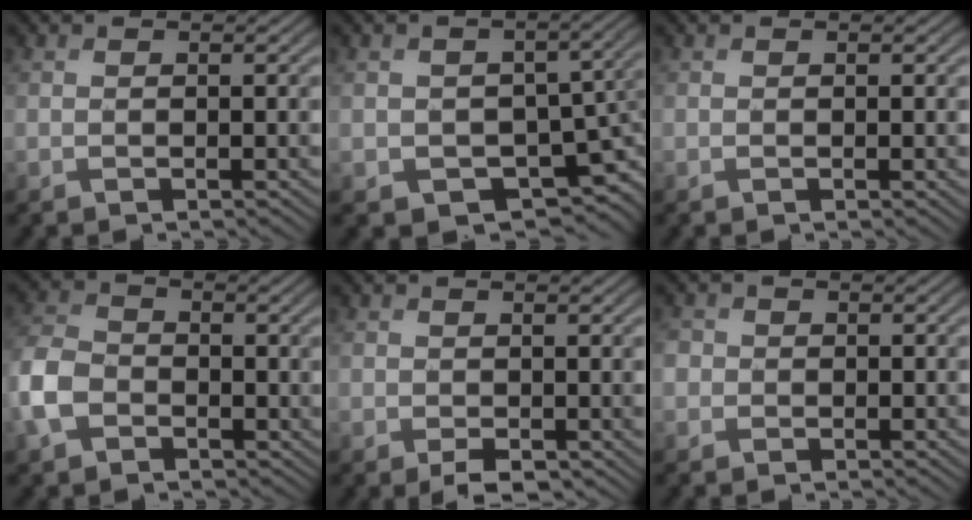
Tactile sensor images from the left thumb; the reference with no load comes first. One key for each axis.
{"total": 7.4, "fx": -1.2, "fy": 5.6, "fz": 4.7, "tx": -0.086, "ty": -0.035, "tz": -0.016}
{"total": 0.0}
{"total": 7.1, "fx": -2.5, "fy": 5.3, "fz": 4.0, "tx": -0.116, "ty": -0.007, "tz": -0.068}
{"total": 1.9, "fx": -0.6, "fy": 1.1, "fz": 1.4, "tx": -0.027, "ty": -0.006, "tz": -0.007}
{"total": 2.0, "fx": -0.2, "fy": 2.0, "fz": 0.5, "tx": -0.017, "ty": 0.001, "tz": -0.008}